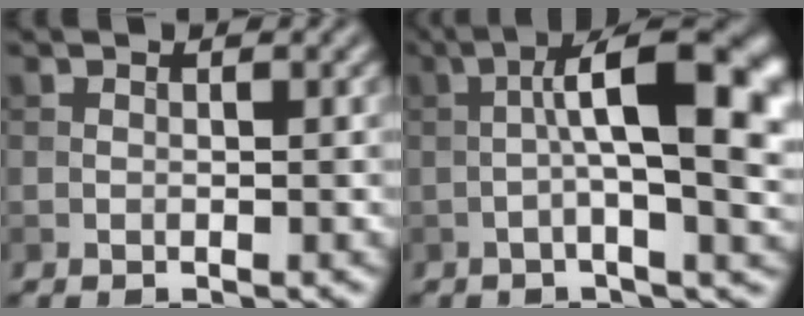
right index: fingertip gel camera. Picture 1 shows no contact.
{"total": 11.7, "force": [0.7, 3.1, 11.3], "torque": [-0.165, 0.013, 0.005]}